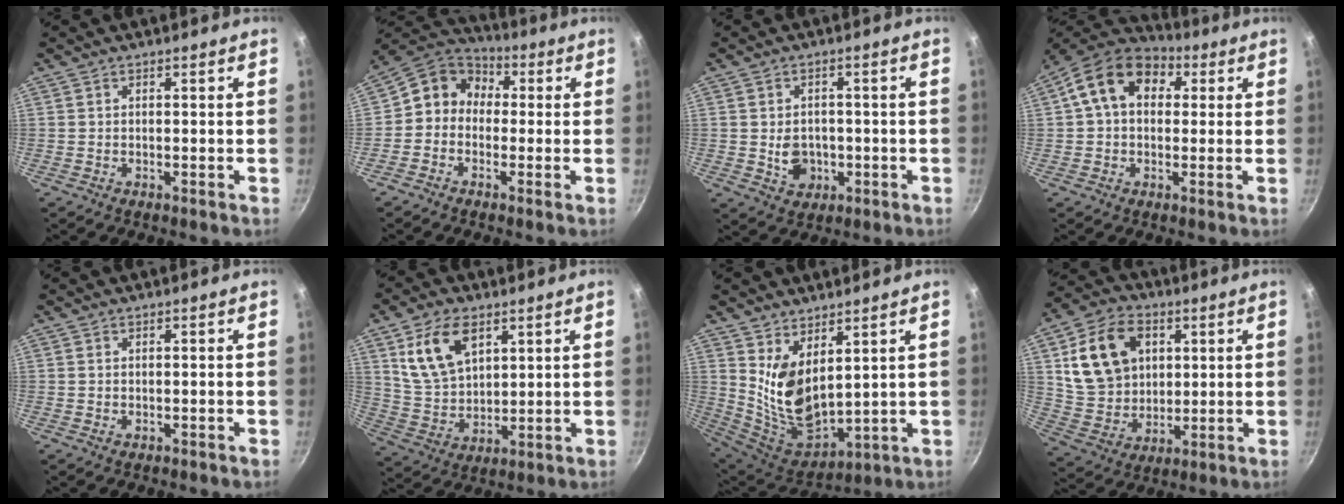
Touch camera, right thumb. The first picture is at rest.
{"total": 8.9, "force": [0.0, 7.8, 4.3], "torque": [-0.044, 0.030, -0.030]}
{"total": 5.8, "force": [-0.8, 4.7, 3.2], "torque": [-0.026, 0.006, -0.005]}
{"total": 14.1, "force": [3.6, 10.2, 8.9], "torque": [-0.125, 0.025, 0.040]}
{"total": 0.0}
{"total": 12.7, "force": [5.7, 7.7, 8.4], "torque": [-0.136, -0.021, 0.121]}
{"total": 11.8, "force": [5.0, 6.3, 8.6], "torque": [-0.141, -0.067, 0.115]}
{"total": 17.1, "force": [4.7, 12.9, 10.2], "torque": [-0.168, -0.006, 0.093]}